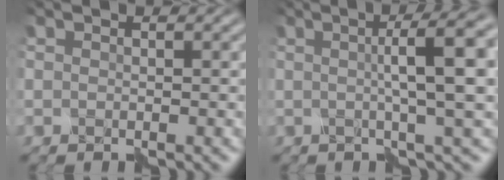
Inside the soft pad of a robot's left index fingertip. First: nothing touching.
{"total": 8.1, "force": [1.7, 1.6, 7.8], "torque": [-0.077, 0.019, 0.021]}